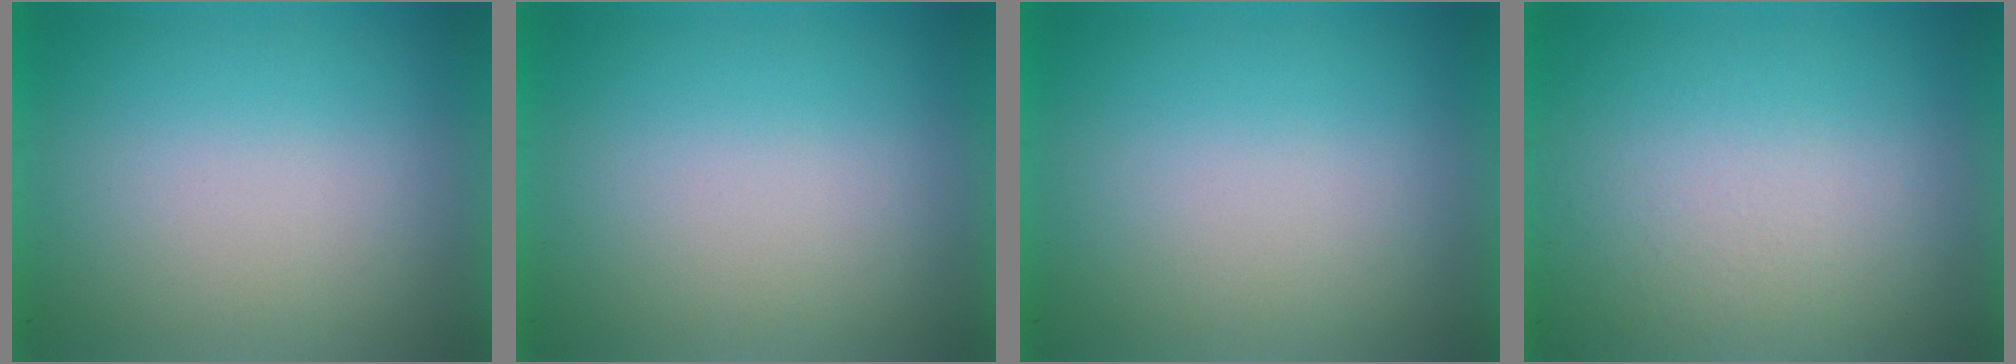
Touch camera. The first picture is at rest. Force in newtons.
{"total": 0.0}
{"total": 0.0}
{"total": 3.8}